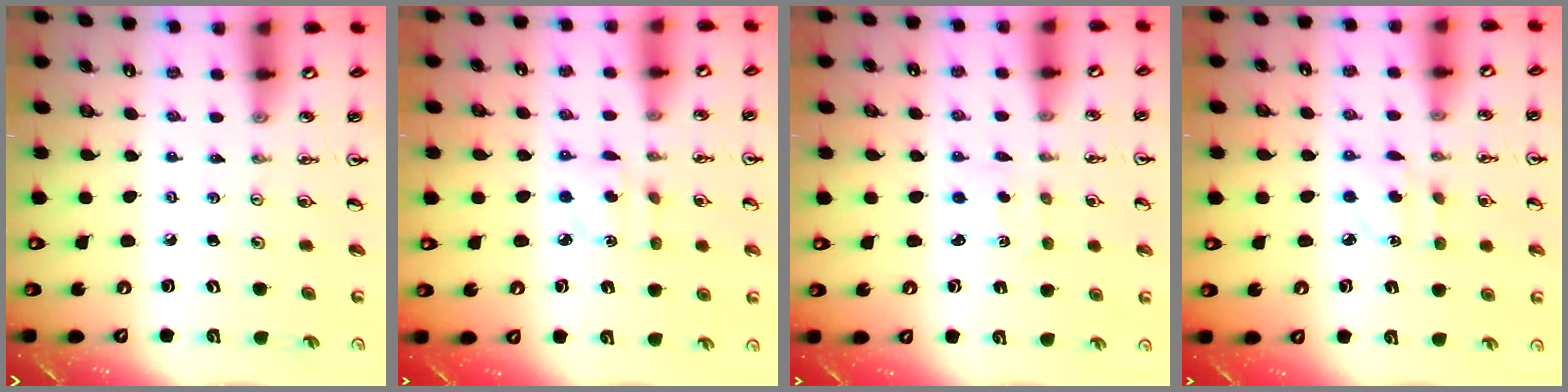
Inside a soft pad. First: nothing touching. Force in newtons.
{"total": 2.9, "press": 2.9, "slide": 0.0}
{"total": 1.4, "press": 1.3, "slide": 0.4}
{"total": 3.7, "press": 3.6, "slide": 0.9}